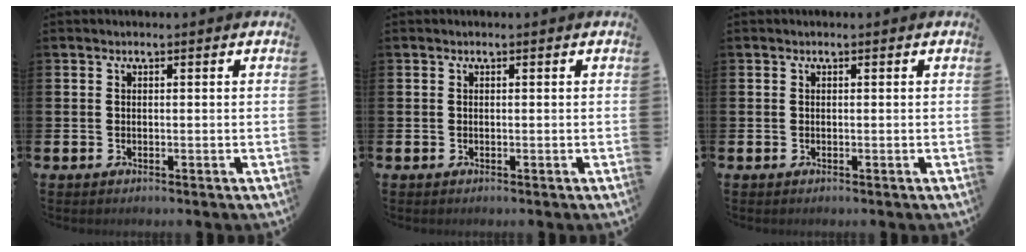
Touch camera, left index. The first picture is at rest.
{"total": 0.0}
{"total": 0.0}